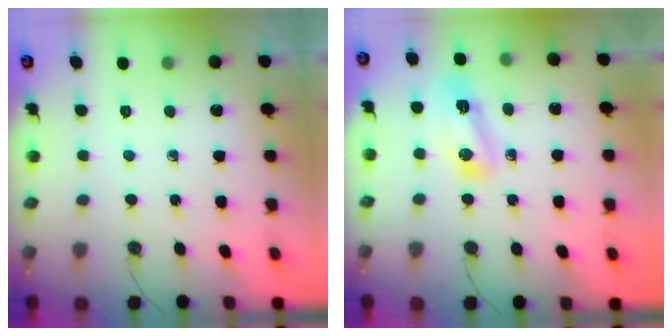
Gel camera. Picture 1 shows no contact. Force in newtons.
{"total": 6.9, "press": 6.9, "slide": 0.8}